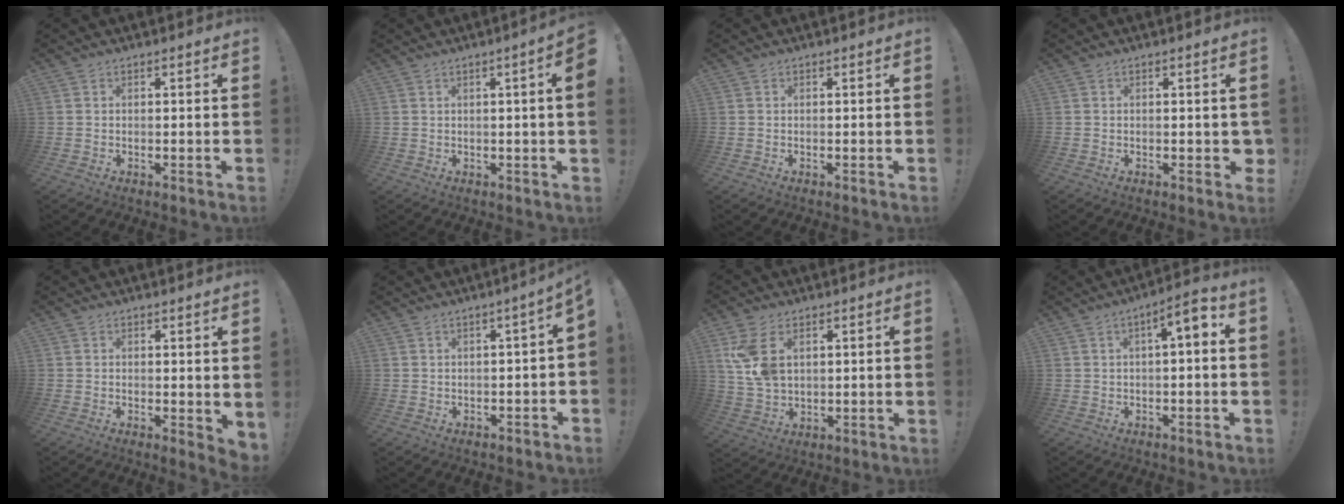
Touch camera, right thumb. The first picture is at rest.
{"total": 4.2, "force": [0.6, -0.5, 4.1], "torque": [-0.058, -0.010, 0.007]}
{"total": 0.0}
{"total": 1.3, "force": [-0.2, 0.9, 1.0], "torque": [-0.013, 0.001, -0.003]}
{"total": 2.4, "force": [1.6, 1.4, 1.0], "torque": [-0.001, -0.008, 0.030]}
{"total": 2.4, "force": [-0.4, 0.1, 2.3], "torque": [-0.037, -0.003, -0.006]}
{"total": 9.9, "force": [3.7, 6.0, 6.9], "torque": [-0.130, -0.012, 0.069]}
{"total": 5.4, "force": [0.3, 0.7, 5.3], "torque": [-0.080, -0.004, -0.001]}